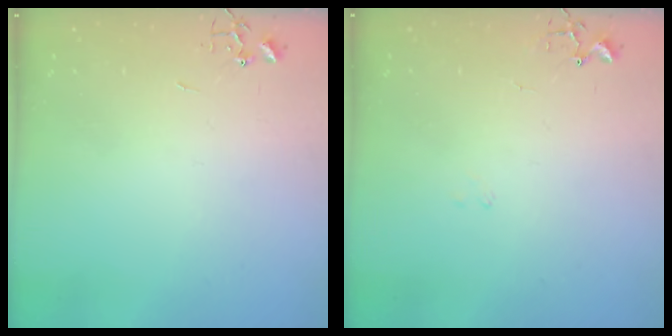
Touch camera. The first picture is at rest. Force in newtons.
{"total": 8.6, "press": 8.5, "slide": 0.7}